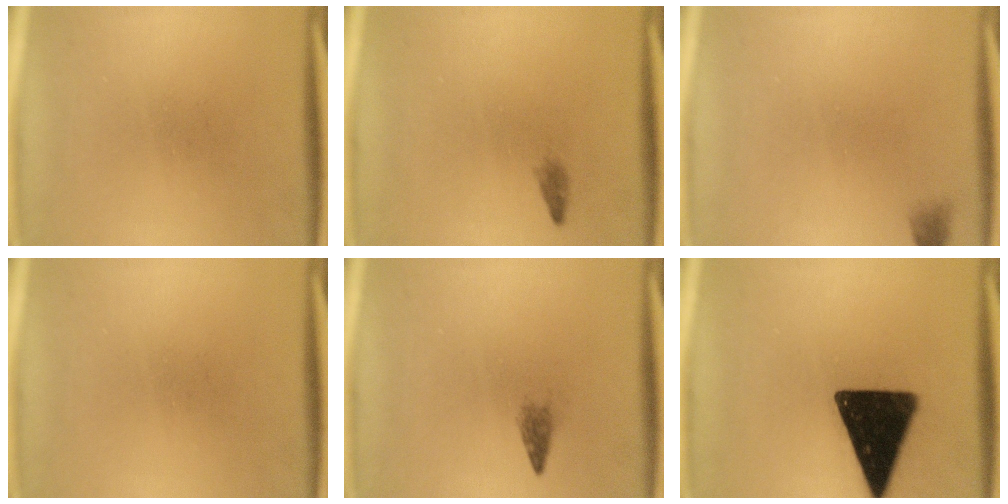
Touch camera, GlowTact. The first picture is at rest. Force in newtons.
{"total": 0.8}
{"total": 1.2}
{"total": 0.0}
{"total": 1.3}
{"total": 17.5}